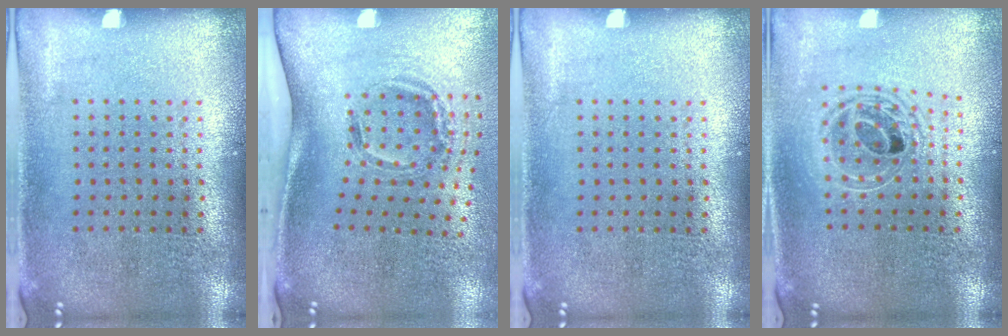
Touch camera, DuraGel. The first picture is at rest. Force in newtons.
{"total": 2.0, "press": 1.2, "slide": 1.6}
{"total": 0.0}
{"total": 1.5, "press": 1.3, "slide": 0.8}